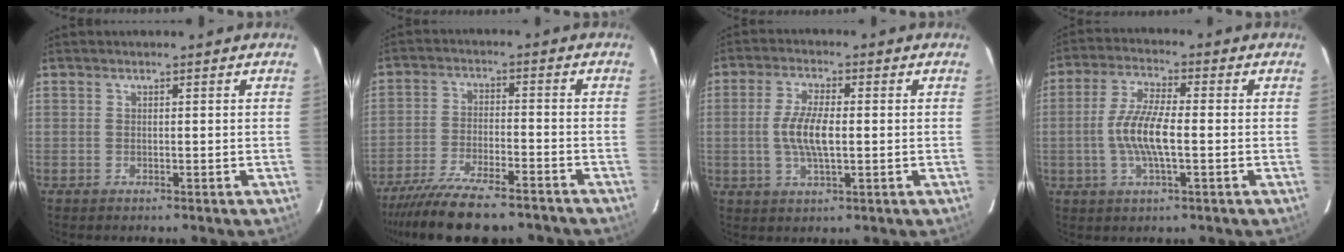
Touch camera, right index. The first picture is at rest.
{"total": 17.4, "force": [-14.7, 4.1, 8.2], "torque": [-0.170, -0.030, -0.231]}
{"total": 7.0, "force": [-0.3, 2.3, 6.7], "torque": [-0.134, 0.001, -0.006]}
{"total": 8.8, "force": [-1.3, 2.1, 8.4], "torque": [-0.170, 0.002, -0.029]}